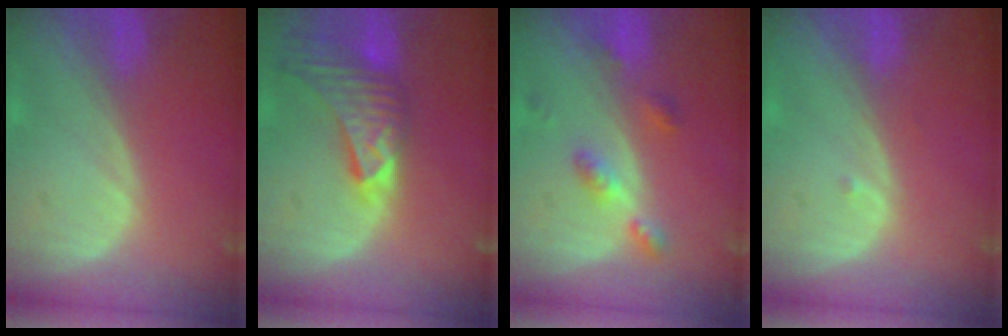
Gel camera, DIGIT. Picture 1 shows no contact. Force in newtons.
{"total": 9.0, "press": 8.1, "slide": 3.9}
{"total": 4.6, "press": 4.2, "slide": 1.9}
{"total": 0.5, "press": 0.4, "slide": 0.3}